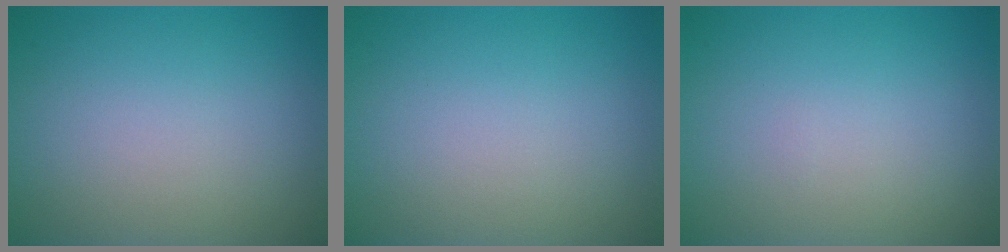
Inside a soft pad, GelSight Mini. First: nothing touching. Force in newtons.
{"total": 0.0}
{"total": 0.0}